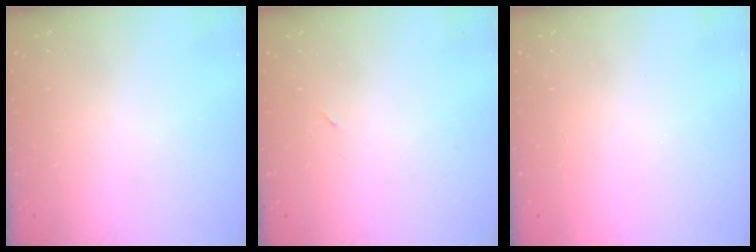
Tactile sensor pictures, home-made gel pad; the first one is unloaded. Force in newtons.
{"total": 2.2, "press": 1.9, "slide": 1.2}
{"total": 1.7, "press": 1.6, "slide": 0.1}